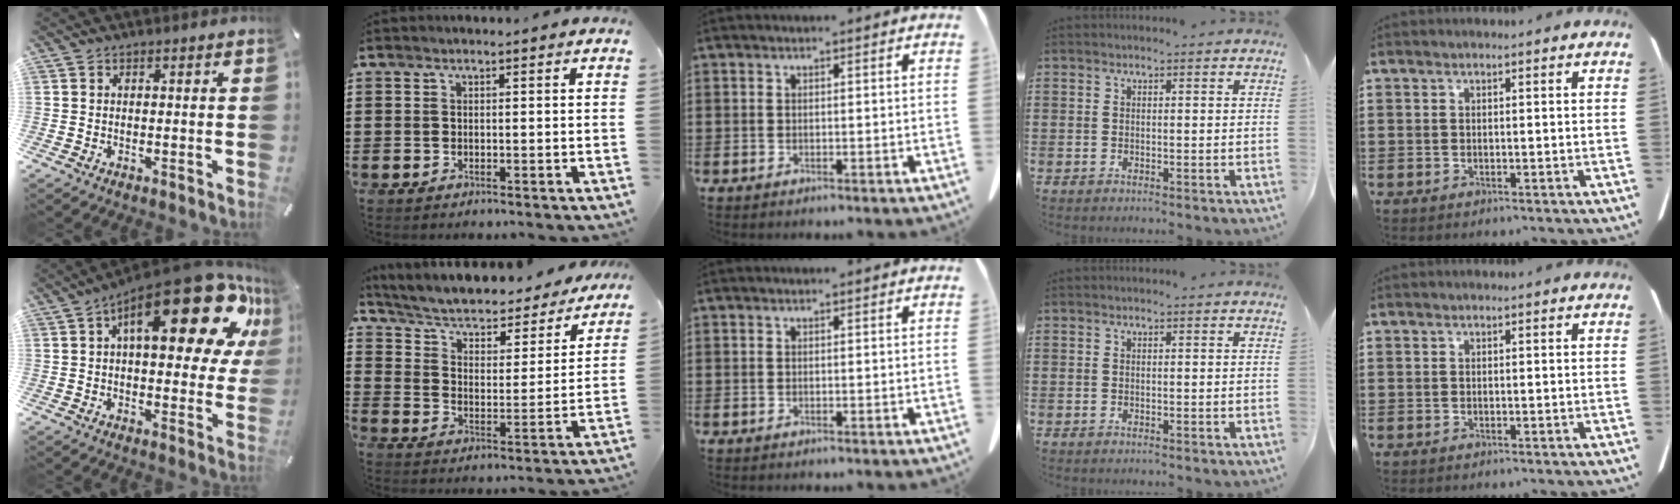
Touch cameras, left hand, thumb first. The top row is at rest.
{"thumb": {"total": 25.4, "force": [10.6, 10.4, 20.6], "torque": [-0.283, -0.060, 0.173]}, "index": {"total": 3.8, "force": [2.9, 1.7, 1.7], "torque": [-0.051, -0.025, 0.039]}}